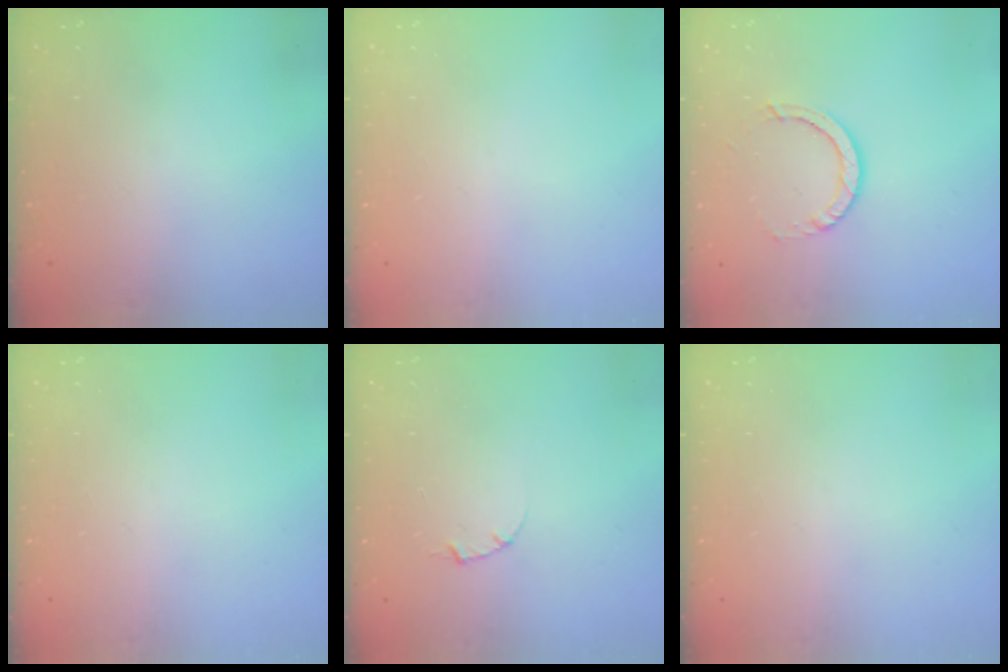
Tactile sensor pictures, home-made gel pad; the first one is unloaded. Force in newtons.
{"total": 0.0}
{"total": 7.0, "press": 6.9, "slide": 0.9}
{"total": 0.0}
{"total": 1.0, "press": 1.0, "slide": 0.3}
{"total": 0.0}